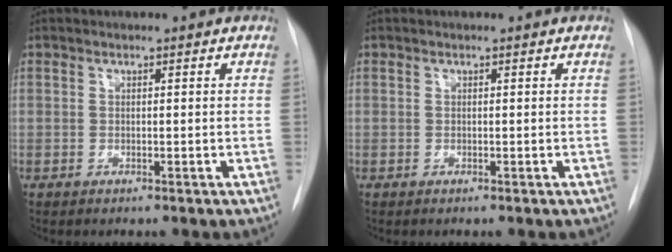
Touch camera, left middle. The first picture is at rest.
{"total": 0.0}